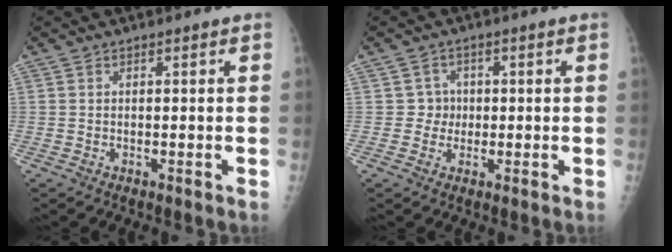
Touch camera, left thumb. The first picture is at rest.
{"total": 3.0, "force": [0.0, 3.0, 0.1], "torque": [0.024, 0.009, -0.006]}